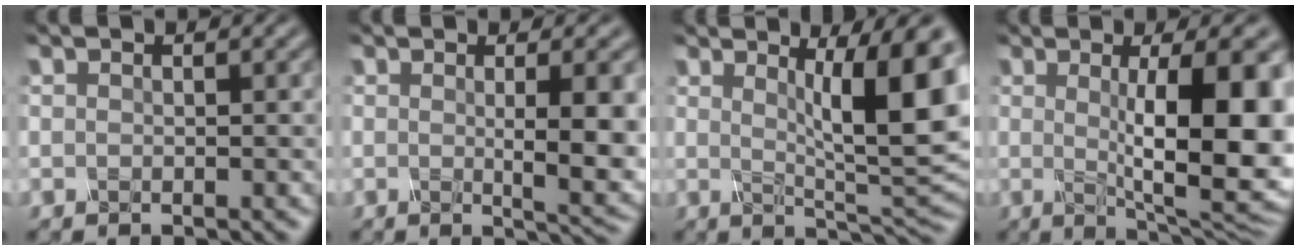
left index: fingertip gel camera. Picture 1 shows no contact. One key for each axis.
{"total": 5.9, "fx": 0.1, "fy": 1.3, "fz": 5.7, "tx": -0.076, "ty": -0.007, "tz": 0.005}
{"total": 9.4, "fx": 2.4, "fy": 2.0, "fz": 8.9, "tx": -0.113, "ty": -0.002, "tz": 0.038}
{"total": 11.5, "fx": 0.6, "fy": 3.0, "fz": 11.0, "tx": -0.135, "ty": -0.008, "tz": 0.011}